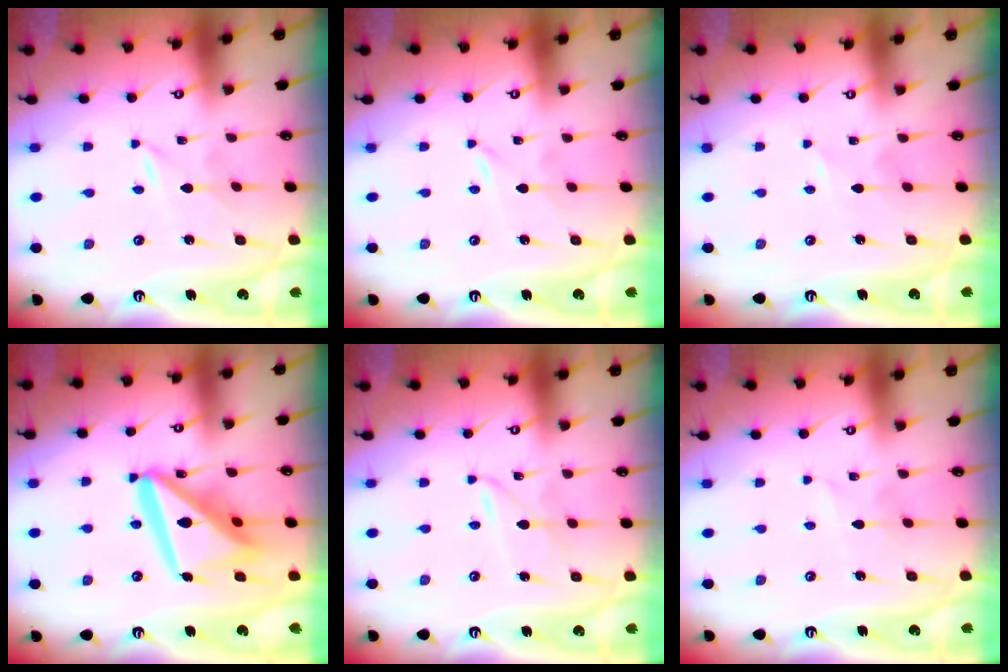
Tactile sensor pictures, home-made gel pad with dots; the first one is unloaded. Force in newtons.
{"total": 0.0}
{"total": 0.8, "press": 0.8, "slide": 0.2}
{"total": 19.9, "press": 19.7, "slide": 2.3}
{"total": 2.2, "press": 2.2, "slide": 0.2}
{"total": 2.9, "press": 2.9, "slide": 0.4}